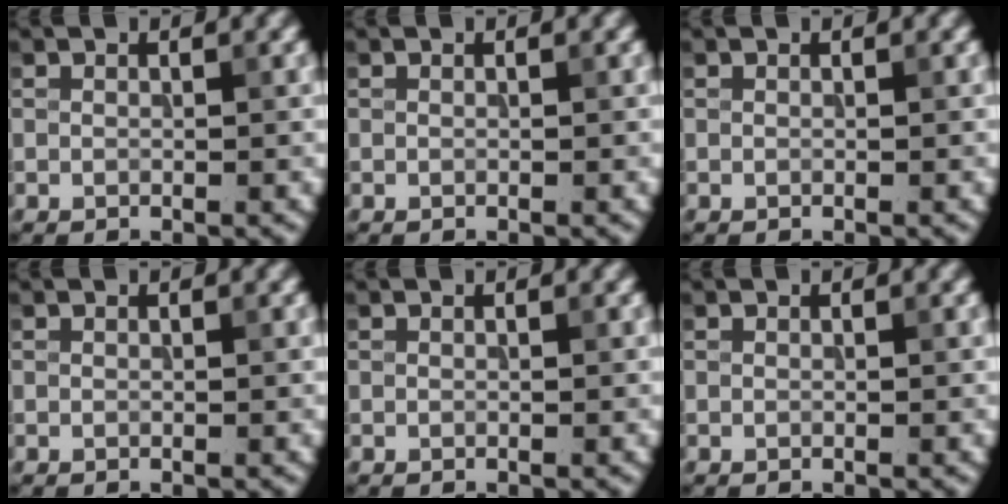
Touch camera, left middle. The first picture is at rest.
{"total": 0.0}
{"total": 0.0}
{"total": 0.0}
{"total": 0.0}
{"total": 0.0}